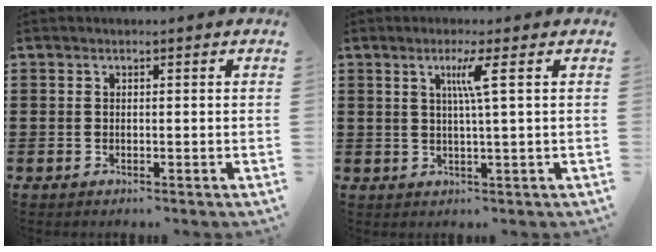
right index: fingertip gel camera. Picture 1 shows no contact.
{"total": 4.1, "force": [1.3, -0.6, 3.9], "torque": [-0.076, -0.004, 0.016]}